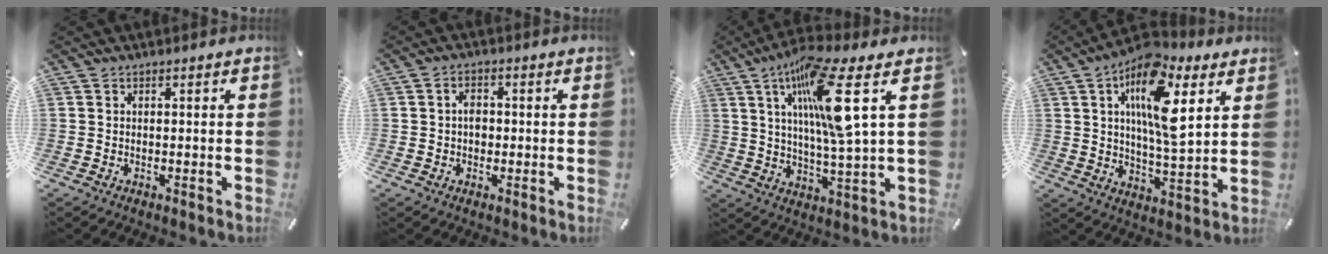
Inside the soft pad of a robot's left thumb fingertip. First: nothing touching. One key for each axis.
{"total": 3.0, "fx": -0.1, "fy": 2.2, "fz": 2.0, "tx": -0.031, "ty": 0.004, "tz": -0.005}
{"total": 16.2, "fx": 6.6, "fy": 2.3, "fz": 14.6, "tx": -0.276, "ty": -0.017, "tz": 0.095}
{"total": 16.5, "fx": 7.3, "fy": 6.5, "fz": 13.2, "tx": -0.236, "ty": -0.023, "tz": 0.117}